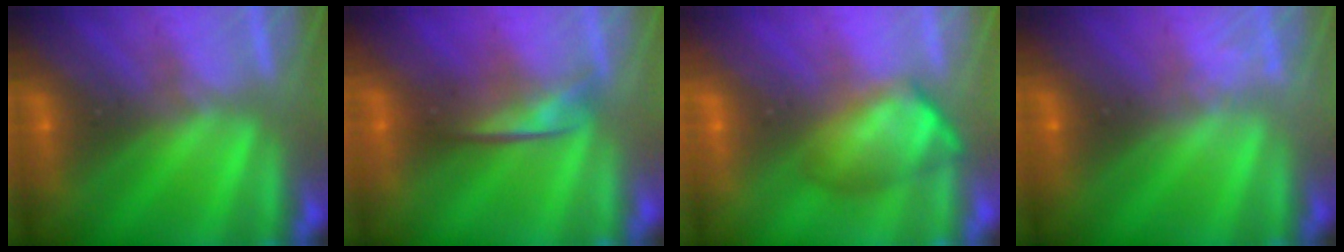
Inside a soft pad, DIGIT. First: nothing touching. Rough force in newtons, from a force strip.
{"total": 1.9}
{"total": 4.3}
{"total": 1.6}